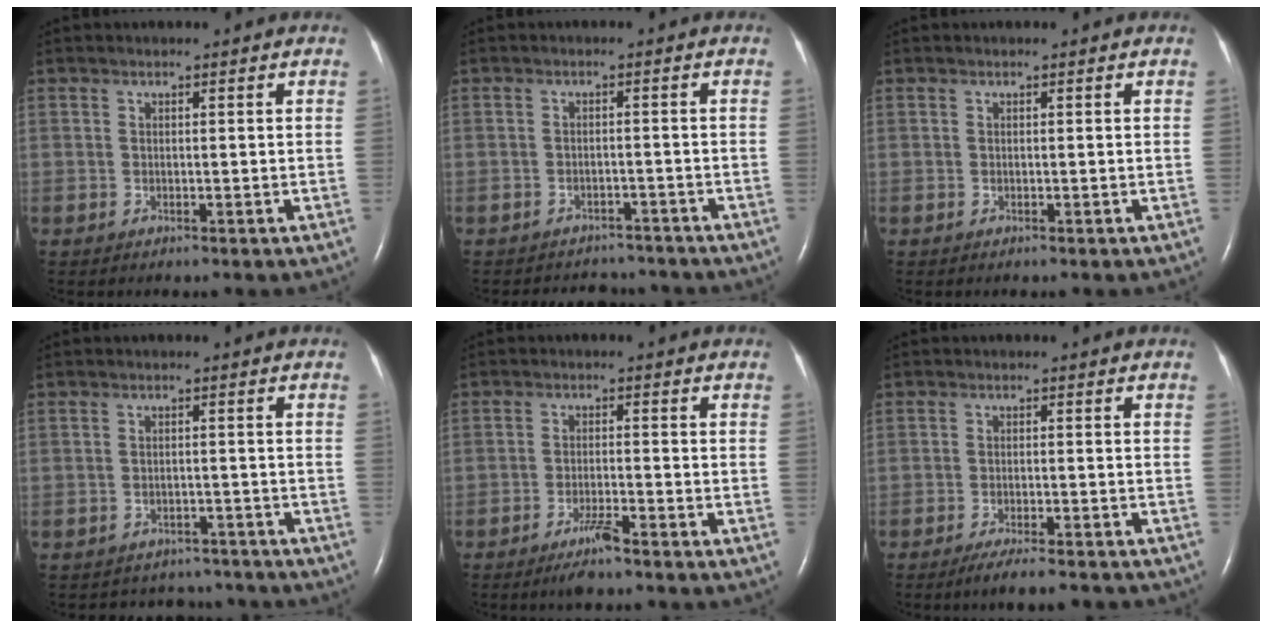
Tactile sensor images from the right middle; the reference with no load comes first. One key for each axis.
{"total": 7.0, "fx": -6.6, "fy": 2.5, "fz": 0.4, "tx": -0.007, "ty": 0.012, "tz": -0.077}
{"total": 0.0}
{"total": 7.4, "fx": -6.8, "fy": 2.9, "fz": 0.0, "tx": -0.001, "ty": 0.019, "tz": -0.077}
{"total": 3.8, "fx": -2.9, "fy": 0.1, "fz": 2.5, "tx": -0.053, "ty": -0.006, "tz": -0.055}
{"total": 7.7, "fx": -6.7, "fy": 0.8, "fz": 3.7, "tx": -0.052, "ty": -0.012, "tz": -0.101}